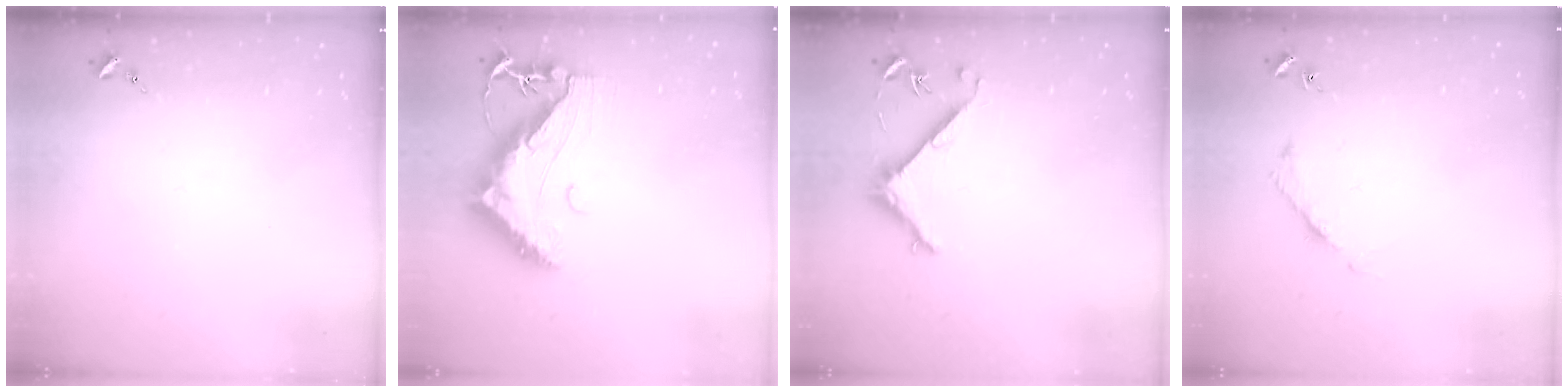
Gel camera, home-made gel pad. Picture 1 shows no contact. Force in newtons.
{"total": 14.4, "press": 14.3, "slide": 1.4}
{"total": 5.6, "press": 5.6, "slide": 0.2}
{"total": 4.1, "press": 4.1, "slide": 0.3}